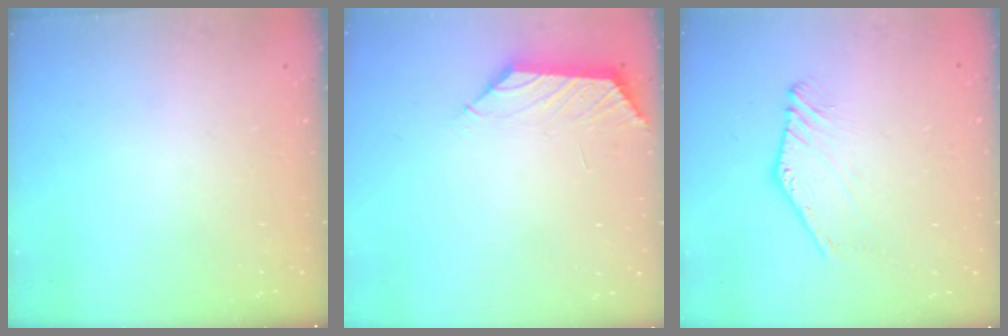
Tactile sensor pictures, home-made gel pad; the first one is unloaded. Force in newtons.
{"total": 1.2, "press": 1.1, "slide": 0.6}
{"total": 1.5, "press": 1.4, "slide": 0.2}